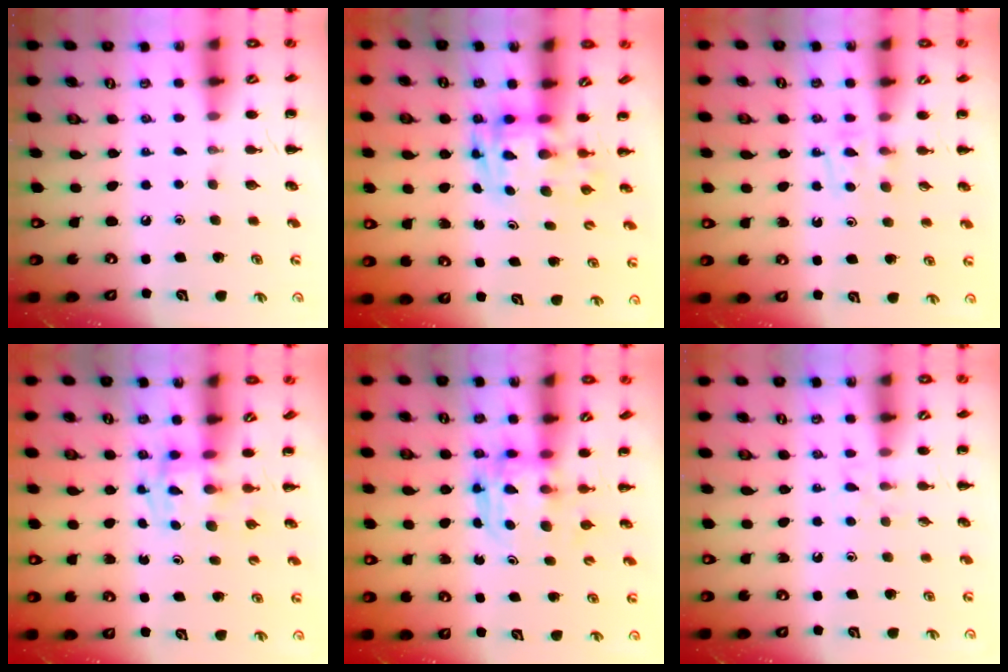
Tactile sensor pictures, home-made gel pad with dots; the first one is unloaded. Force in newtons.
{"total": 3.4, "press": 3.3, "slide": 0.6}
{"total": 4.8, "press": 4.4, "slide": 1.8}
{"total": 2.9, "press": 2.9, "slide": 0.2}
{"total": 3.6, "press": 3.6, "slide": 0.3}
{"total": 4.3, "press": 4.0, "slide": 1.6}